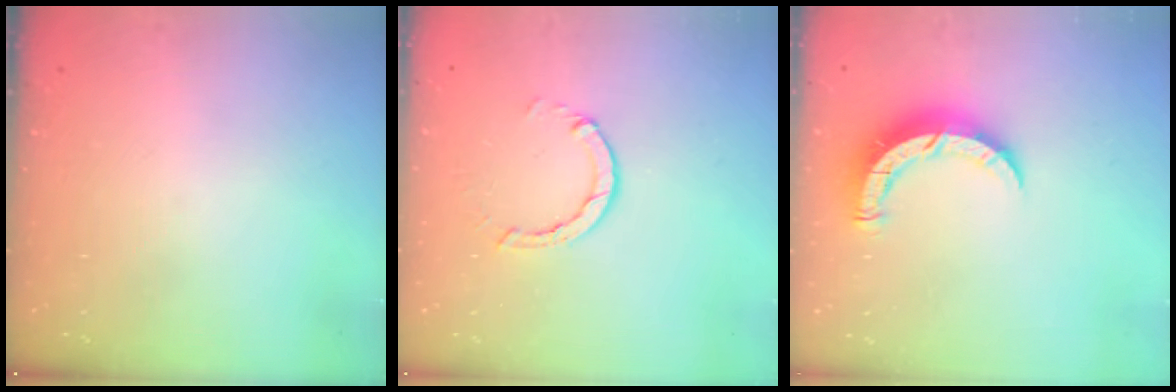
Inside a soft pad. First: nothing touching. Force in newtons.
{"total": 3.2, "press": 3.1, "slide": 0.4}
{"total": 8.1, "press": 8.1, "slide": 0.5}